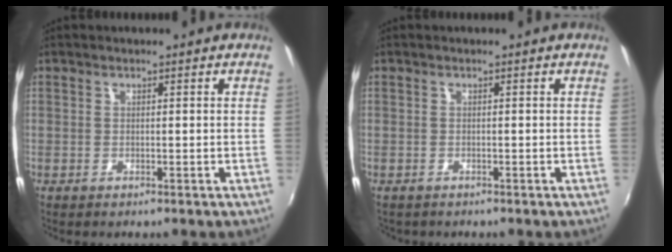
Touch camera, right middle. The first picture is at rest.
{"total": 1.1, "force": [-0.9, 0.6, 0.1], "torque": [-0.008, 0.000, -0.012]}